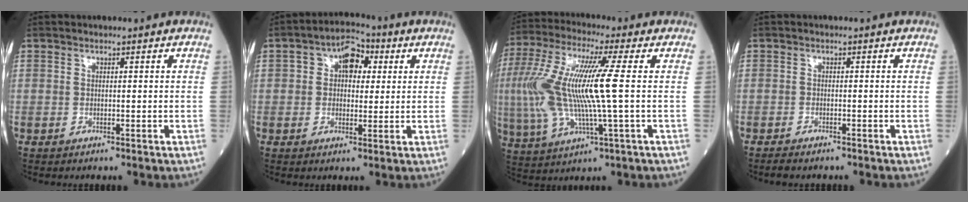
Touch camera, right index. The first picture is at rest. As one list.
[{"total": 6.4, "force": [1.8, 3.9, 4.8], "torque": [-0.075, 0.029, 0.025]}, {"total": 16.3, "force": [0.6, 1.7, 16.2], "torque": [-0.358, 0.009, 0.007]}, {"total": 2.6, "force": [-2.3, 0.7, 1.1], "torque": [-0.022, -0.006, -0.033]}]